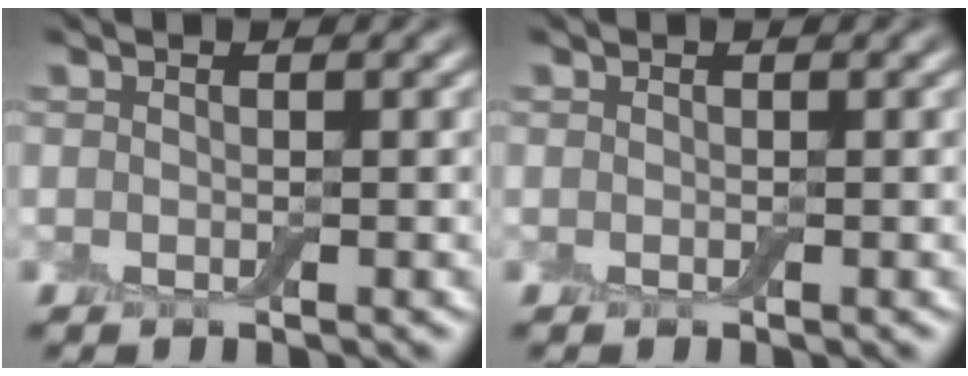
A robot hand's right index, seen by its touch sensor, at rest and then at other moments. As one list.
[{"total": 0.0}]